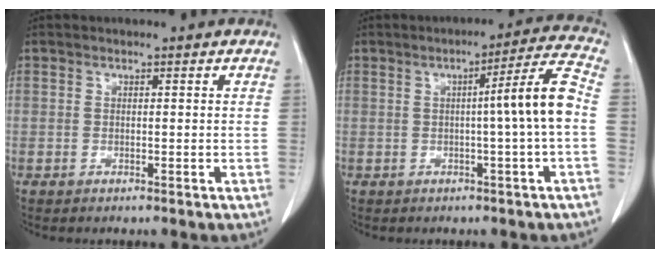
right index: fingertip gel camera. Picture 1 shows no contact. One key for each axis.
{"total": 7.8, "fx": -0.7, "fy": -1.3, "fz": 7.6, "tx": -0.106, "ty": 0.013, "tz": -0.011}